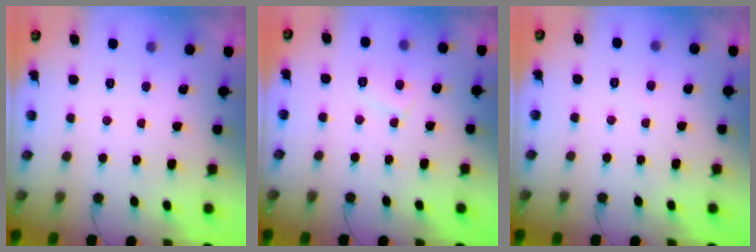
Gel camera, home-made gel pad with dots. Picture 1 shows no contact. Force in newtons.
{"total": 4.2, "press": 4.1, "slide": 0.4}
{"total": 2.5, "press": 2.5, "slide": 0.2}